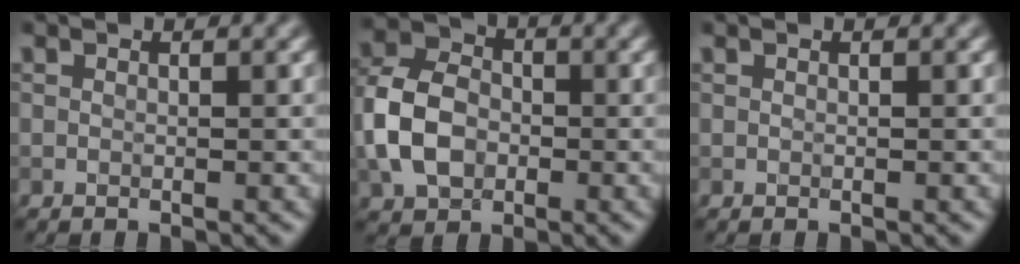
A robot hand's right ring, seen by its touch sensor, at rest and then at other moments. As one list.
[{"total": 7.0, "force": [-1.6, 5.2, 4.4], "torque": [-0.099, 0.007, -0.044]}, {"total": 0.0}]